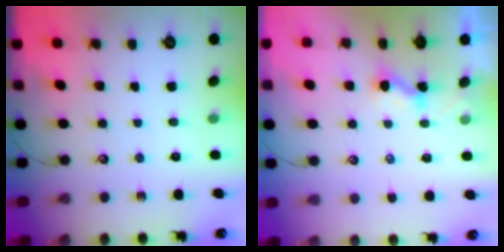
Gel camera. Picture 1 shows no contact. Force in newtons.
{"total": 2.3, "press": 2.3, "slide": 0.3}